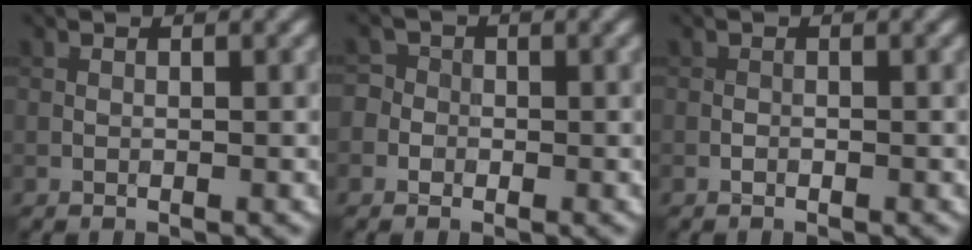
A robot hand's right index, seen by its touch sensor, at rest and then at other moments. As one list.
[{"total": 3.9, "force": [-0.9, 3.7, 1.0], "torque": [0.008, 0.018, -0.052]}, {"total": 0.0}]